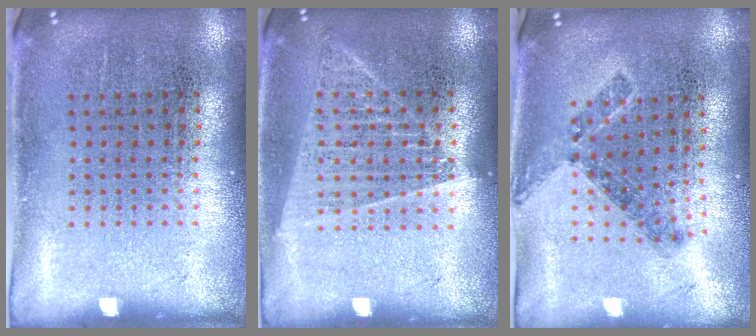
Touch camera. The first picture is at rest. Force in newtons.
{"total": 1.4, "press": 1.3, "slide": 0.4}
{"total": 0.8, "press": 0.8, "slide": 0.3}